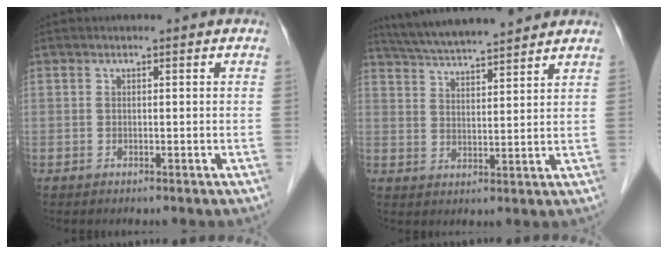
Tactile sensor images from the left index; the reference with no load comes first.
{"total": 13.6, "force": [12.2, 1.1, 5.8], "torque": [-0.099, 0.024, 0.197]}